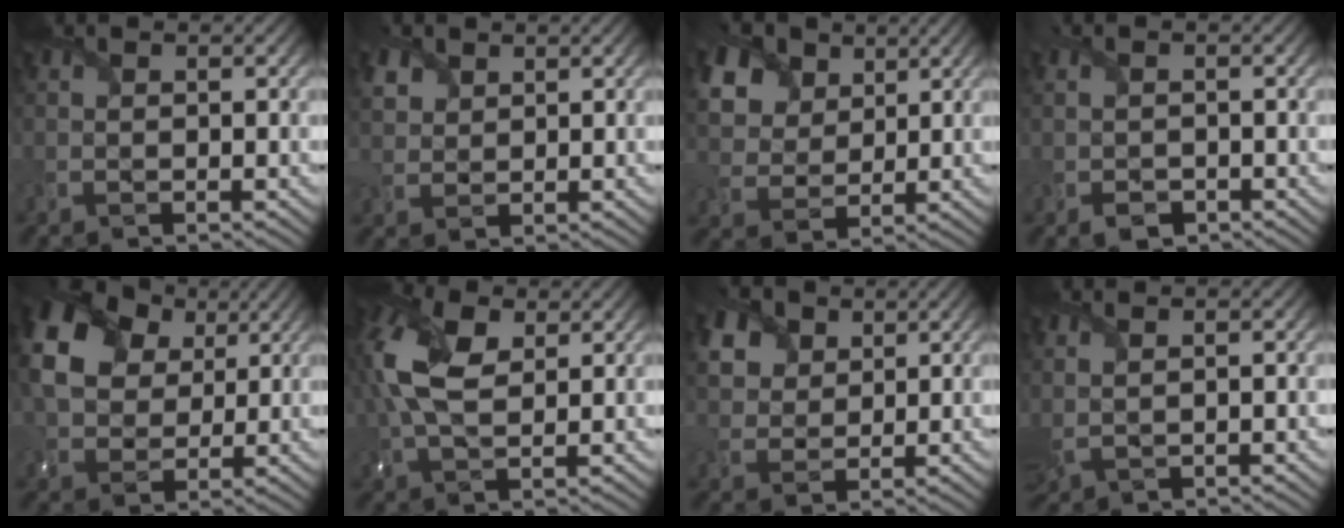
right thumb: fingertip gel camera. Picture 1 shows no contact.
{"total": 2.8, "force": [1.9, 1.9, 0.9], "torque": [-0.039, 0.005, 0.038]}
{"total": 13.1, "force": [7.3, 9.0, 6.2], "torque": [-0.193, 0.021, 0.151]}
{"total": 1.4, "force": [-1.1, 0.8, 0.4], "torque": [-0.013, -0.006, -0.024]}
{"total": 14.3, "force": [5.6, 10.3, 8.2], "torque": [-0.215, 0.035, 0.105]}
{"total": 10.5, "force": [2.9, 5.8, 8.2], "torque": [-0.229, 0.024, 0.052]}
{"total": 7.0, "force": [3.8, 4.9, 3.2], "torque": [-0.125, 0.016, 0.066]}
{"total": 1.6, "force": [0.9, 0.5, 1.3], "torque": [-0.044, 0.005, 0.025]}